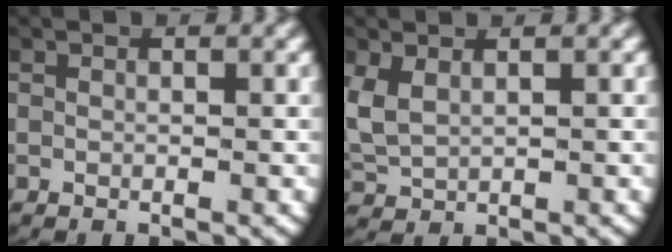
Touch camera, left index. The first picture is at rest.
{"total": 4.0, "force": [0.5, 3.4, 2.1], "torque": [-0.074, -0.015, 0.021]}